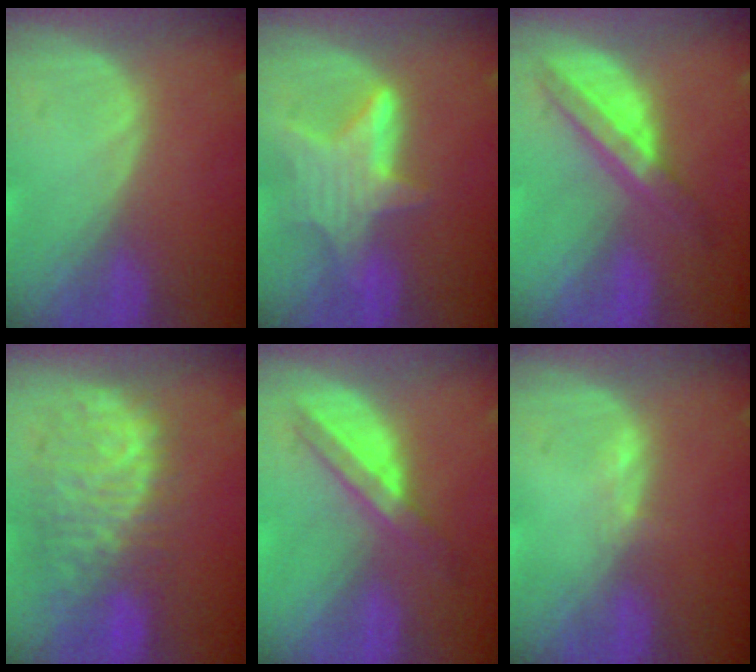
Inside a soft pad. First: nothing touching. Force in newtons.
{"total": 6.9, "press": 6.7, "slide": 1.6}
{"total": 5.8, "press": 5.8, "slide": 0.1}
{"total": 11.0, "press": 9.6, "slide": 5.5}
{"total": 5.9, "press": 5.4, "slide": 2.6}
{"total": 1.0, "press": 0.8, "slide": 0.5}